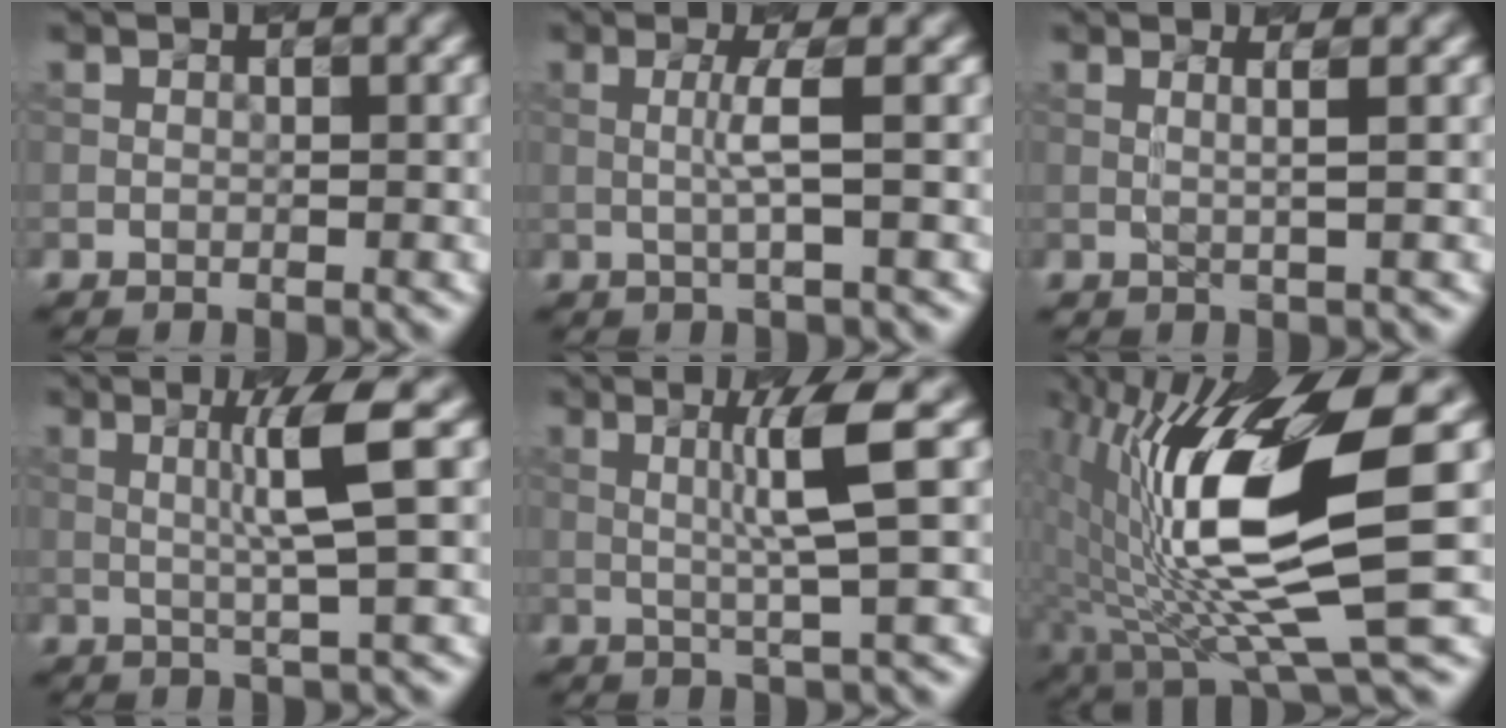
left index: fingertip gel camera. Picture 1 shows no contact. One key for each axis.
{"total": 2.2, "fx": 0.1, "fy": 0.1, "fz": 2.2, "tx": -0.048, "ty": 0.000, "tz": -0.001}
{"total": 2.3, "fx": 0.7, "fy": 0.7, "fz": 2.0, "tx": -0.028, "ty": 0.005, "tz": -0.012}
{"total": 4.1, "fx": 0.7, "fy": 0.0, "fz": 4.1, "tx": -0.076, "ty": 0.003, "tz": 0.015}
{"total": 4.3, "fx": 0.8, "fy": -0.1, "fz": 4.2, "tx": -0.078, "ty": 0.003, "tz": 0.016}
{"total": 14.3, "fx": 0.6, "fy": 3.3, "fz": 13.9, "tx": -0.256, "ty": -0.006, "tz": 0.018}